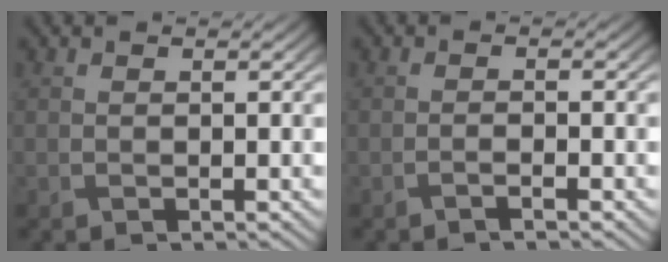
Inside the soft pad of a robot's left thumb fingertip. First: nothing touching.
{"total": 1.2, "force": [-0.7, 0.1, 0.9], "torque": [-0.015, 0.002, -0.016]}